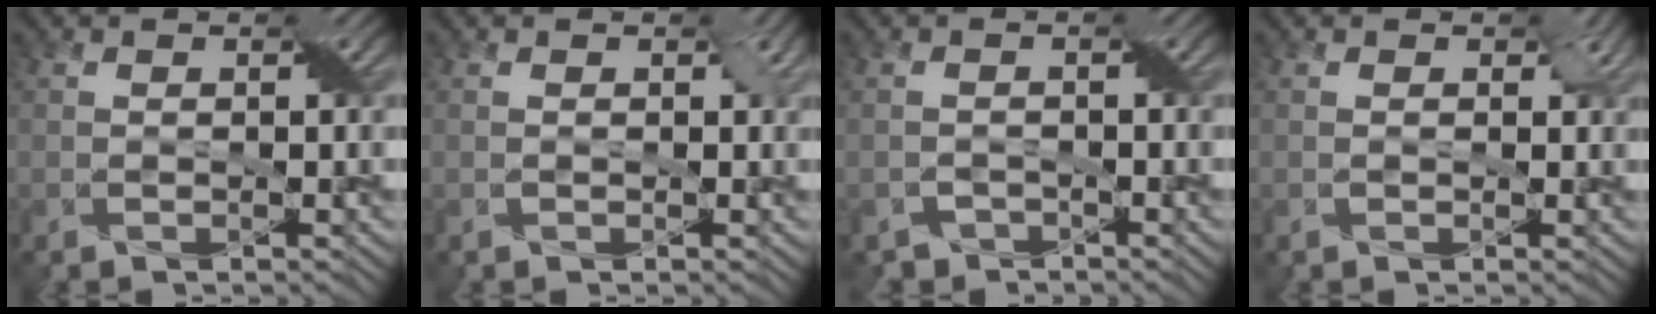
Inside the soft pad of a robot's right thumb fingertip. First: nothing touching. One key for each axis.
{"total": 1.0, "fx": 0.2, "fy": 0.9, "fz": 0.5, "tx": -0.013, "ty": -0.001, "tz": 0.001}
{"total": 1.9, "fx": -1.6, "fy": 0.9, "fz": 0.1, "tx": 0.000, "ty": 0.000, "tz": -0.030}
{"total": 1.7, "fx": 0.5, "fy": 1.4, "fz": 0.9, "tx": -0.017, "ty": -0.003, "tz": 0.004}